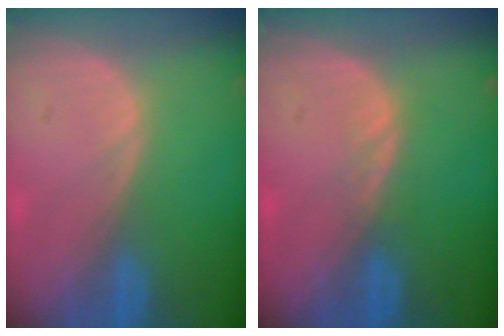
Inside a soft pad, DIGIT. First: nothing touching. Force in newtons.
{"total": 1.1, "press": 1.0, "slide": 0.2}